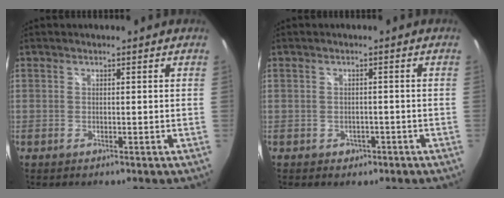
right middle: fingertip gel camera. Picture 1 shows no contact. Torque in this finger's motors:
{"motor_torque": [-0.13, -0.06, 0.05, 0.01]}